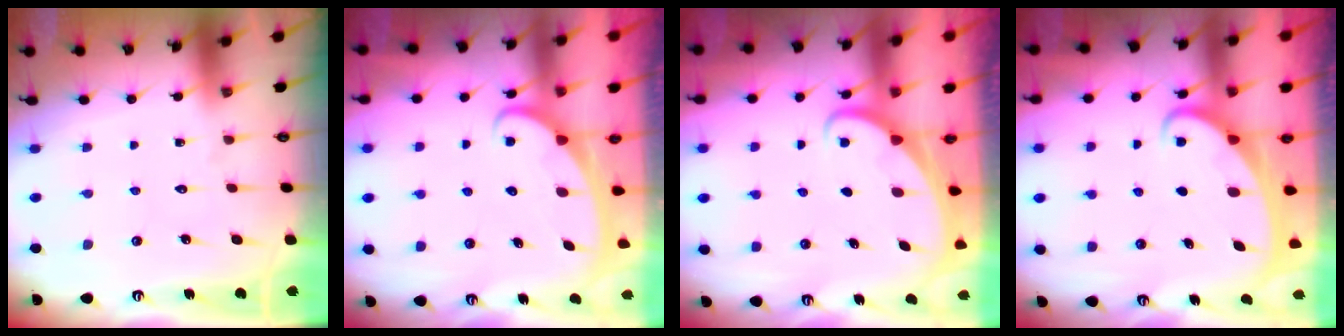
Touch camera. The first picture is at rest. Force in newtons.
{"total": 2.5, "press": 2.5, "slide": 0.4}
{"total": 1.6, "press": 1.6, "slide": 0.1}
{"total": 1.9, "press": 1.9, "slide": 0.3}